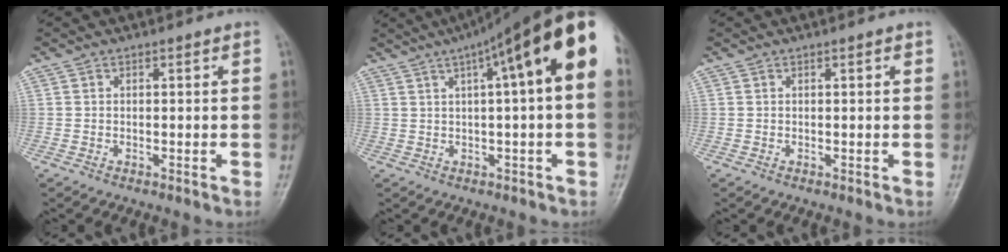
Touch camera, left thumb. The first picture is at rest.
{"total": 18.4, "force": [5.6, 3.5, 17.1], "torque": [-0.255, 0.037, 0.073]}
{"total": 0.5, "force": [0.2, 0.0, 0.4], "torque": [-0.007, 0.001, 0.002]}